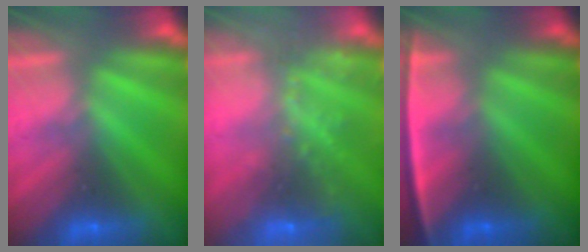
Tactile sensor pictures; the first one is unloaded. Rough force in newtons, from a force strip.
{"total": 6.0}
{"total": 2.4}